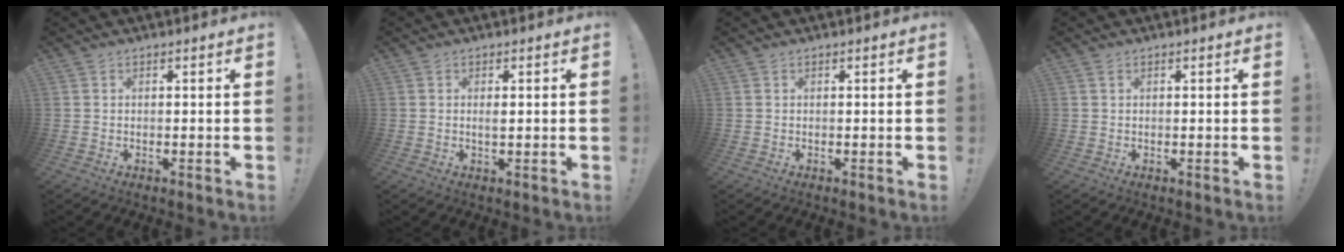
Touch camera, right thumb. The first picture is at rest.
{"total": 1.4, "force": [0.1, 0.4, 1.3], "torque": [-0.024, -0.002, 0.001]}
{"total": 0.0}
{"total": 0.6, "force": [0.3, 0.1, 0.6], "torque": [-0.013, 0.001, 0.005]}